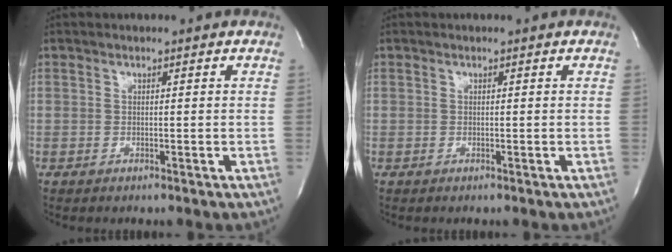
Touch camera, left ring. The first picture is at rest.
{"total": 0.0}